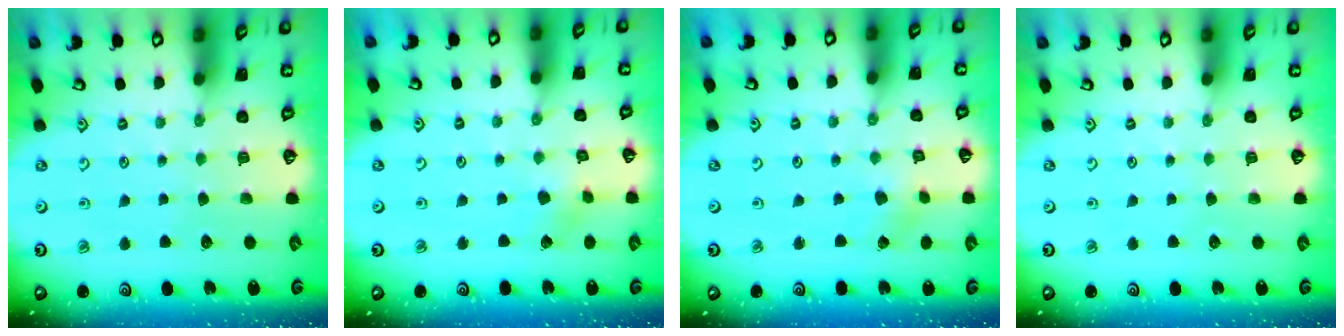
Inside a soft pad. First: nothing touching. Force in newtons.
{"total": 2.6, "press": 2.5, "slide": 0.8}
{"total": 2.0, "press": 2.0, "slide": 0.3}
{"total": 0.0}